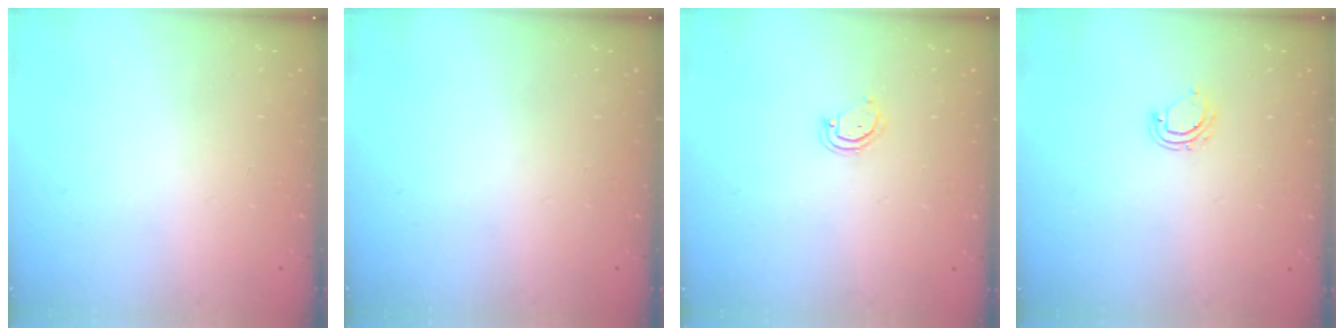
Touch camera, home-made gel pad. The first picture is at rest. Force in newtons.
{"total": 0.0}
{"total": 3.6, "press": 3.6, "slide": 0.2}
{"total": 5.4, "press": 5.4, "slide": 0.4}